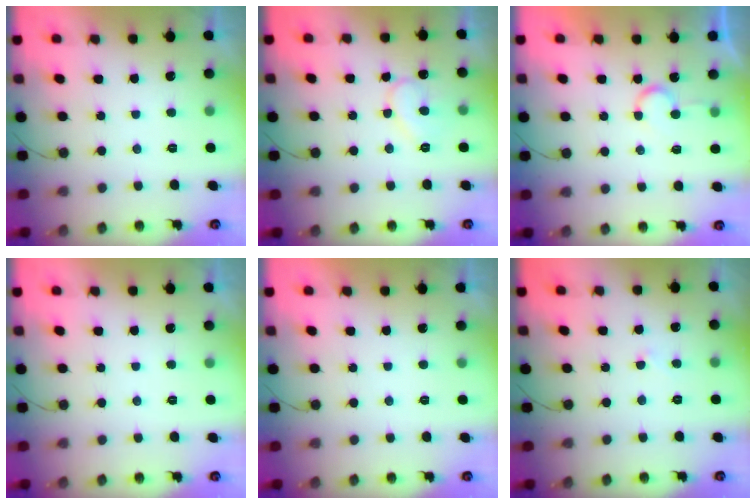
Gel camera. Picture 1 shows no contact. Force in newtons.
{"total": 8.7, "press": 8.6, "slide": 0.6}
{"total": 5.0, "press": 5.0, "slide": 0.5}
{"total": 0.0}
{"total": 1.8, "press": 1.8, "slide": 0.0}
{"total": 2.9, "press": 2.9, "slide": 0.3}